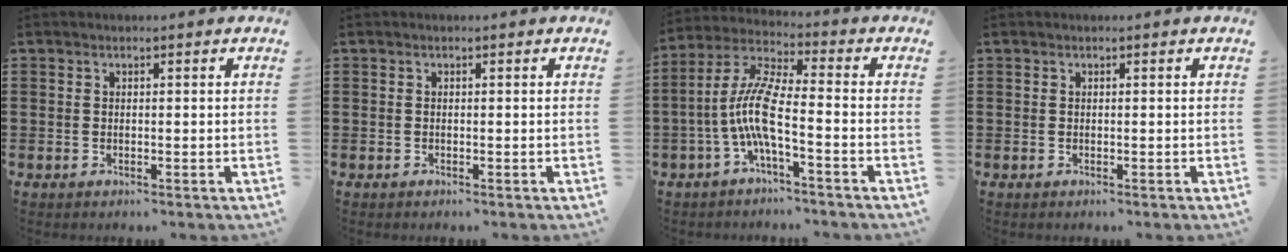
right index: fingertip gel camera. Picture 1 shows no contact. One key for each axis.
{"total": 0.0}
{"total": 9.0, "fx": -2.8, "fy": 1.7, "fz": 8.4, "tx": -0.192, "ty": -0.011, "tz": -0.060}
{"total": 0.0}